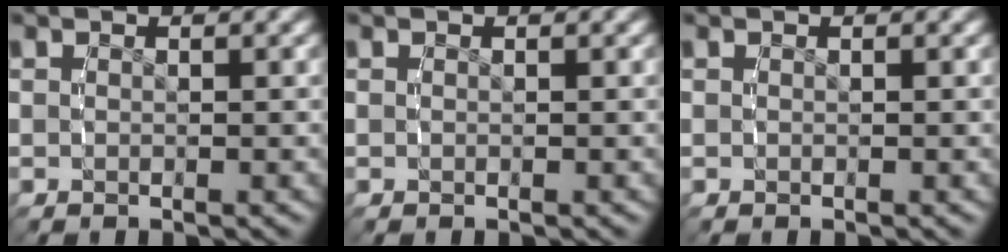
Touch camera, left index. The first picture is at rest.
{"total": 0.0}
{"total": 0.0}